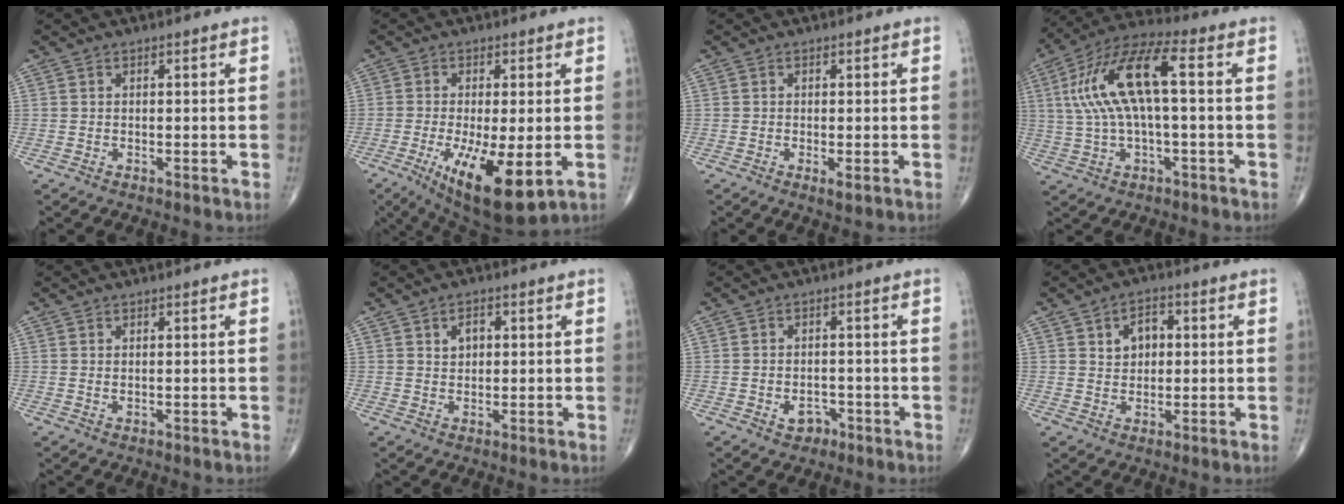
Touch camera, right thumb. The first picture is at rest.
{"total": 13.5, "force": [-4.1, 4.1, 12.2], "torque": [-0.206, -0.025, -0.052]}
{"total": 1.6, "force": [-0.5, 0.4, 1.4], "torque": [-0.026, -0.006, -0.010]}
{"total": 15.4, "force": [2.0, 4.9, 14.4], "torque": [-0.306, 0.040, 0.034]}
{"total": 0.6, "force": [0.2, 0.3, 0.5], "torque": [-0.010, 0.002, 0.006]}
{"total": 3.0, "force": [1.0, 2.1, 1.9], "torque": [-0.021, 0.000, 0.016]}
{"total": 3.2, "force": [-1.4, 2.4, 1.5], "torque": [-0.006, 0.011, -0.017]}
{"total": 5.4, "force": [1.4, 3.9, 3.5], "torque": [-0.033, 0.003, 0.020]}